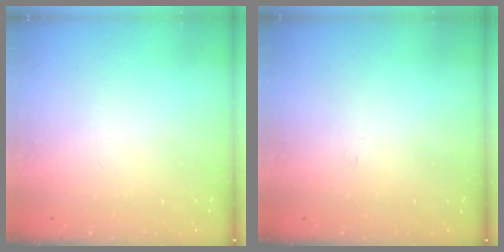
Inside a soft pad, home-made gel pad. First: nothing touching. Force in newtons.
{"total": 2.2, "press": 2.2, "slide": 0.3}